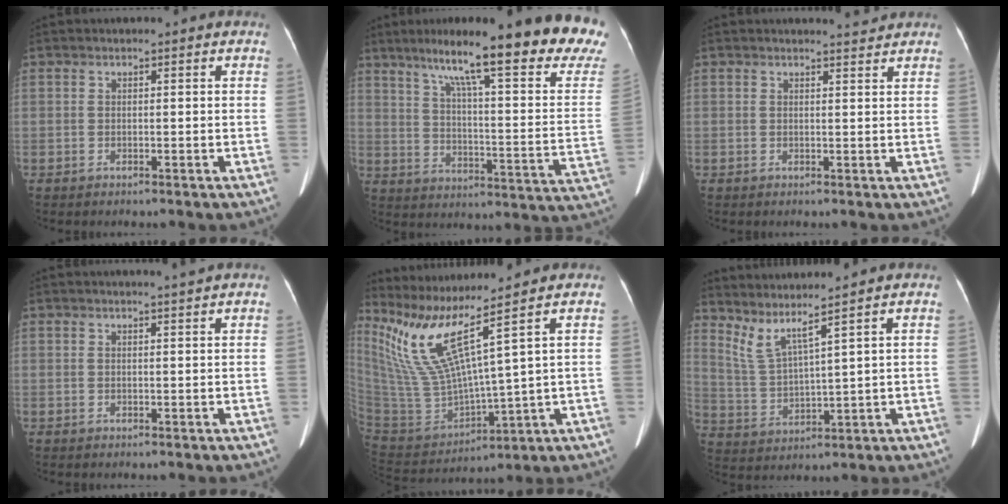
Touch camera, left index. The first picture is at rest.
{"total": 26.9, "force": [20.6, 1.1, 17.3], "torque": [-0.227, -0.041, 0.270]}
{"total": 2.0, "force": [2.0, -0.3, 0.0], "torque": [-0.005, -0.008, 0.028]}
{"total": 2.0, "force": [1.7, -0.7, 0.6], "torque": [-0.012, -0.005, 0.026]}
{"total": 13.2, "force": [9.0, -2.2, 9.4], "torque": [-0.203, -0.016, 0.191]}
{"total": 6.1, "force": [5.0, -1.8, 2.9], "torque": [-0.071, -0.014, 0.111]}